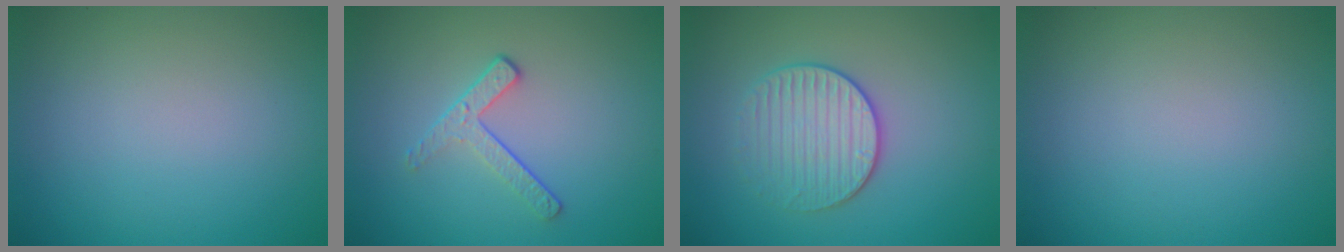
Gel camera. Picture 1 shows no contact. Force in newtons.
{"total": 2.0, "press": 1.4, "slide": 1.5}
{"total": 3.2, "press": 3.0, "slide": 1.1}
{"total": 0.0}